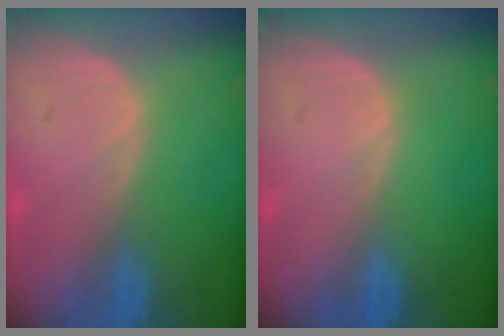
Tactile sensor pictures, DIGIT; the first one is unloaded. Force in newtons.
{"total": 0.0}